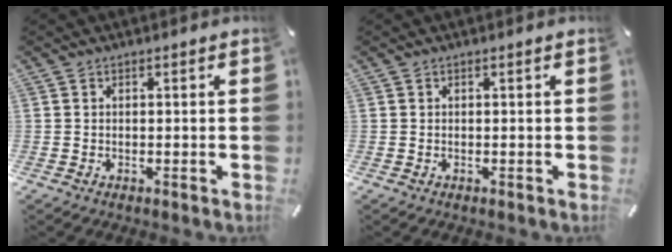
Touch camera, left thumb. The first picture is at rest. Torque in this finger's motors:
{"motor_torque": [0.00, 0.00, -0.01, 0.10, 0.00]}